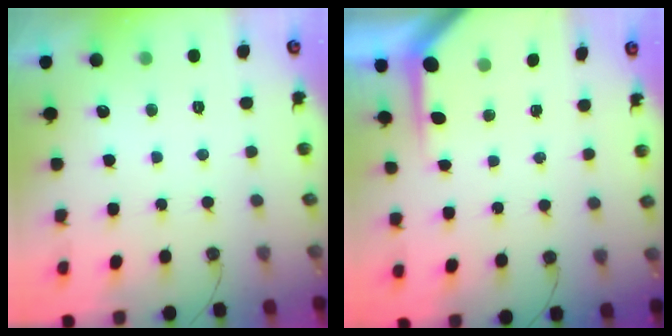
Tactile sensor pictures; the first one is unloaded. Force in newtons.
{"total": 3.5, "press": 3.5, "slide": 0.4}